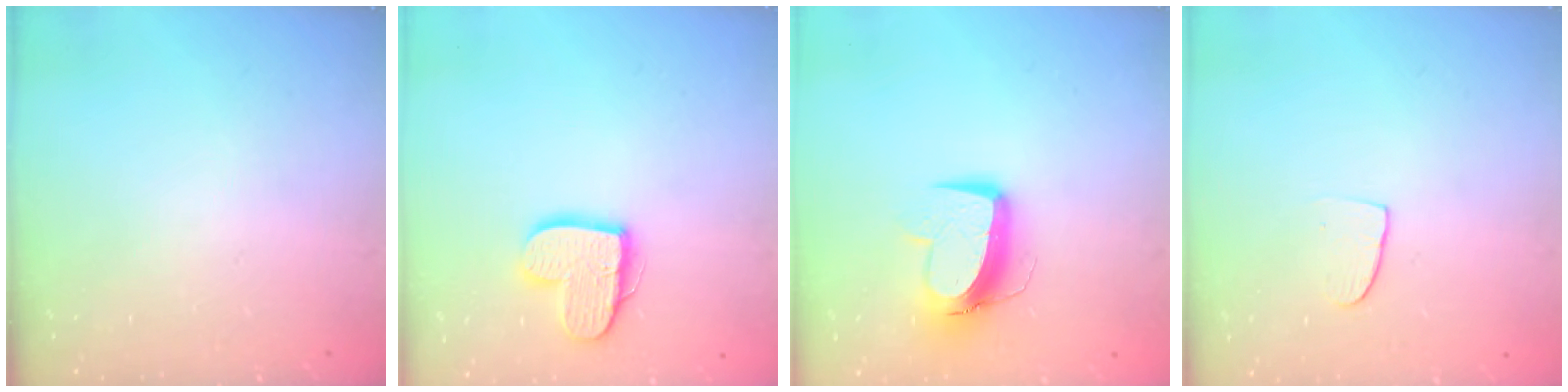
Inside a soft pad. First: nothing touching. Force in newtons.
{"total": 11.5, "press": 11.5, "slide": 0.6}
{"total": 11.8, "press": 11.7, "slide": 1.2}
{"total": 6.3, "press": 6.2, "slide": 0.6}